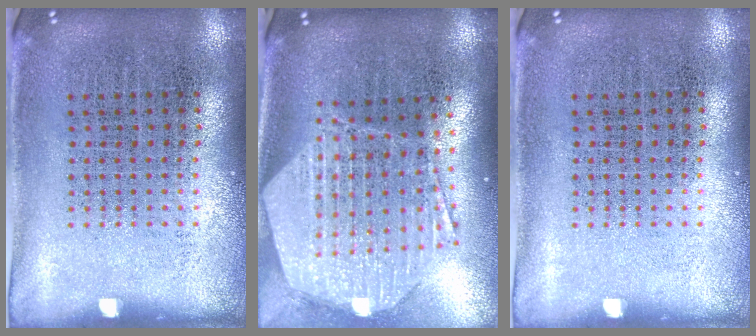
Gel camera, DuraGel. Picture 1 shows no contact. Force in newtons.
{"total": 2.9, "press": 2.3, "slide": 1.8}
{"total": 0.0}